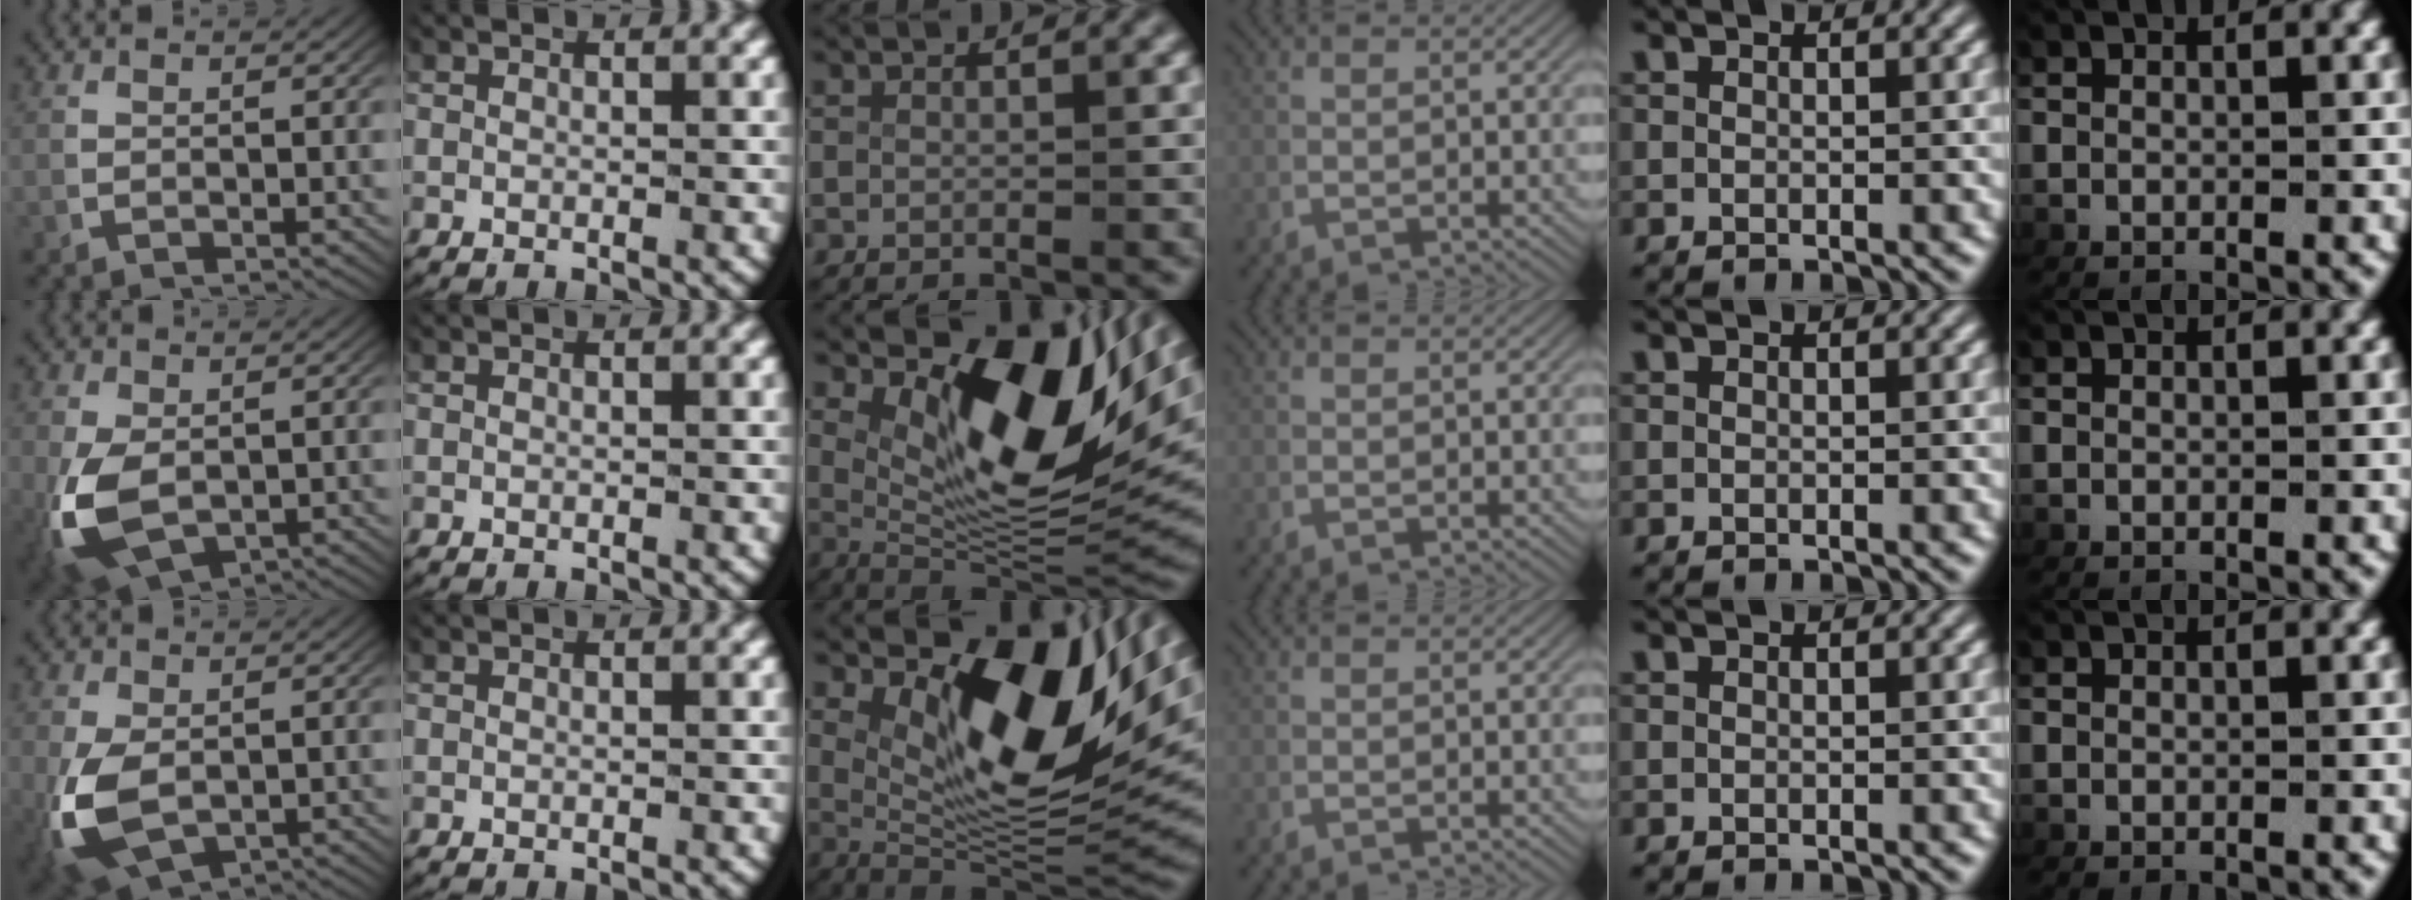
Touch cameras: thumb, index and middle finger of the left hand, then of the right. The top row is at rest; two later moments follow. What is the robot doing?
{"motion": "lift_and_place", "object": "fork"}